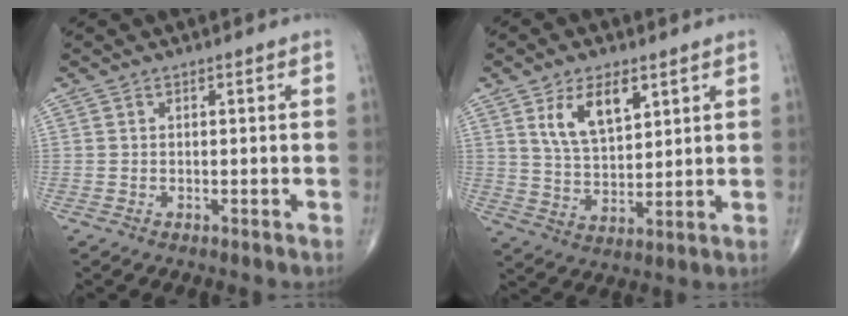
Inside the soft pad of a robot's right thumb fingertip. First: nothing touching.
{"total": 9.6, "force": [4.6, 4.7, 7.0], "torque": [-0.109, -0.024, 0.092]}